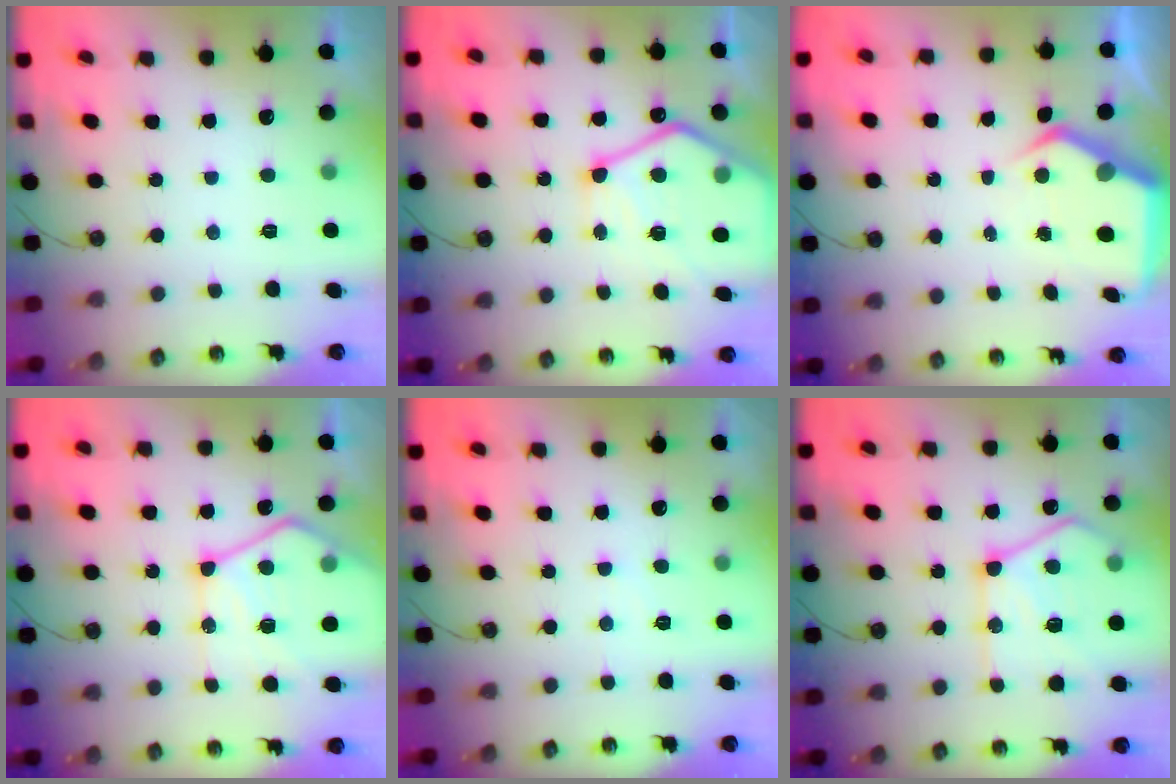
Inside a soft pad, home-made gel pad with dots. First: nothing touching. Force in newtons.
{"total": 16.4, "press": 16.4, "slide": 1.0}
{"total": 6.5, "press": 6.5, "slide": 0.6}
{"total": 16.5, "press": 16.5, "slide": 1.8}
{"total": 3.6, "press": 3.6, "slide": 0.6}
{"total": 18.8, "press": 18.7, "slide": 1.7}